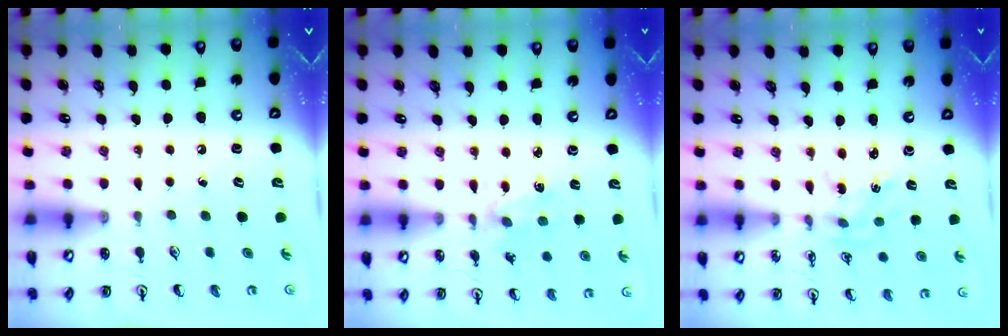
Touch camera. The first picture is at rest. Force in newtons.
{"total": 1.9, "press": 1.8, "slide": 0.3}
{"total": 1.2, "press": 1.2, "slide": 0.3}